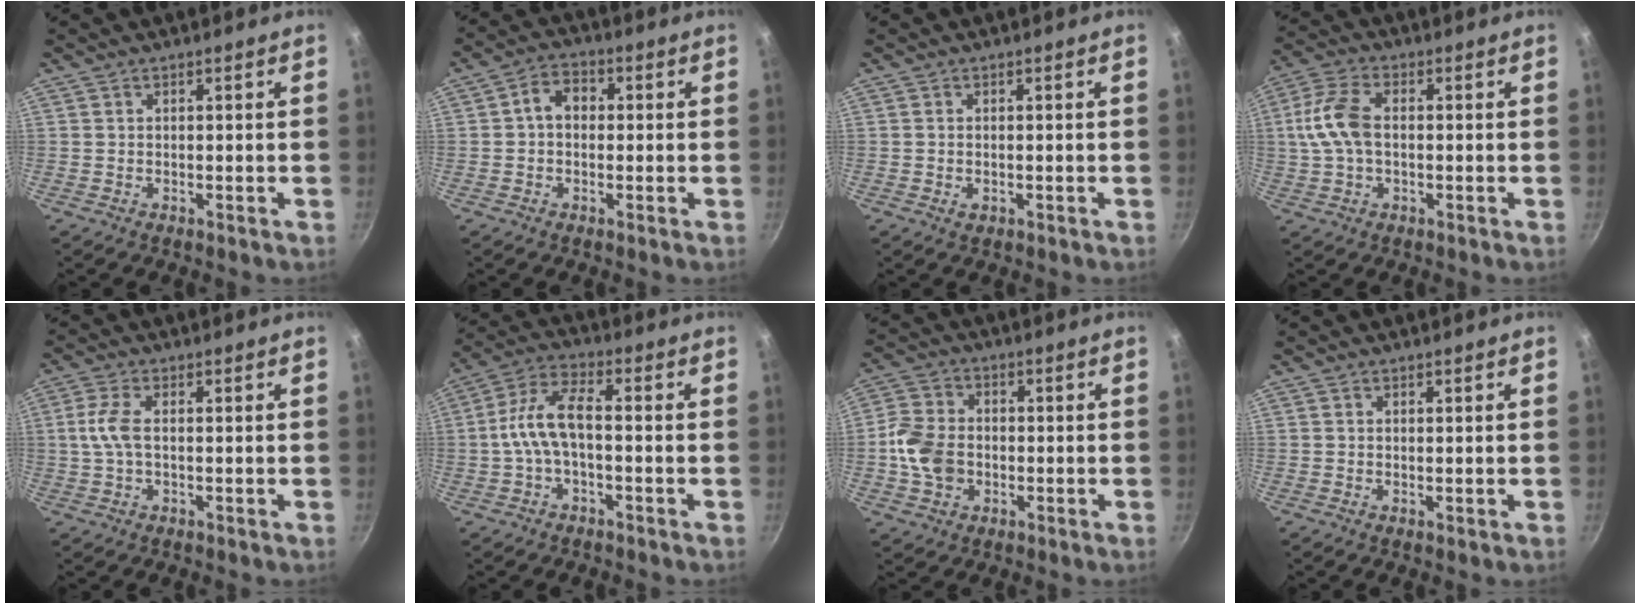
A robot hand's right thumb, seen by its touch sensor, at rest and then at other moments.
{"total": 5.1, "force": [0.3, 3.9, 3.3], "torque": [-0.035, 0.013, -0.008]}
{"total": 1.2, "force": [-0.3, 0.9, 0.8], "torque": [-0.014, 0.000, -0.004]}
{"total": 9.4, "force": [0.2, 5.6, 7.6], "torque": [-0.158, 0.021, -0.005]}
{"total": 5.1, "force": [0.1, 2.4, 4.5], "torque": [-0.105, 0.009, -0.002]}
{"total": 8.5, "force": [-1.6, 3.8, 7.5], "torque": [-0.152, 0.036, -0.042]}
{"total": 9.4, "force": [-1.5, 7.3, 5.7], "torque": [-0.096, 0.015, -0.039]}
{"total": 0.0}